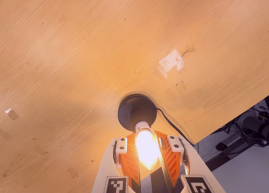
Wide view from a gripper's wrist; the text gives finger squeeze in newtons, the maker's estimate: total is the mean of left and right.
{"total": 17.3, "left": 16.6, "right": 18.1}